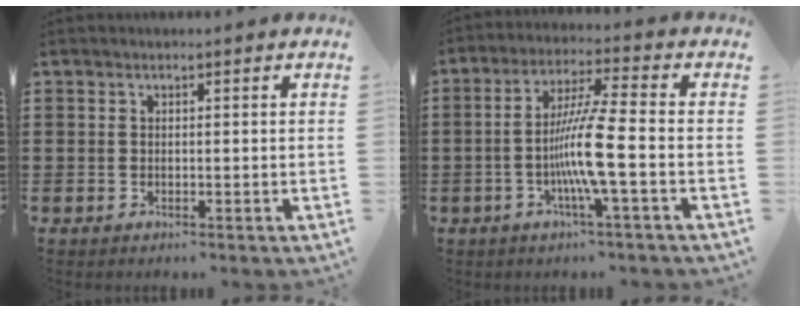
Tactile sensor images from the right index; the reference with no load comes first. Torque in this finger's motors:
{"motor_torque": [2.14, 0.00, 0.80, 0.13]}